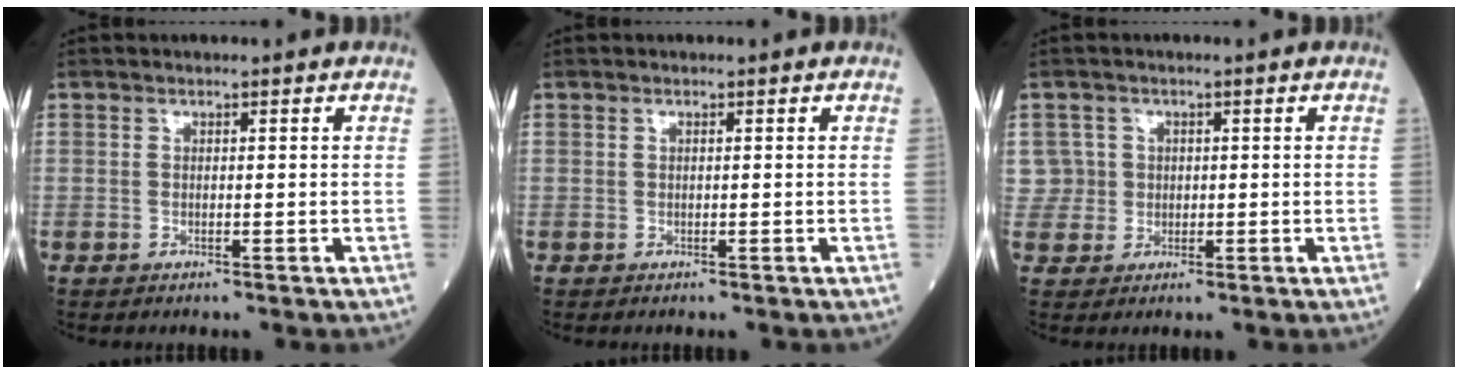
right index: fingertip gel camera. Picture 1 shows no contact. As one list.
[{"total": 0.0}, {"total": 3.4, "force": [0.7, 3.3, -0.5], "torque": [0.025, 0.010, 0.010]}]